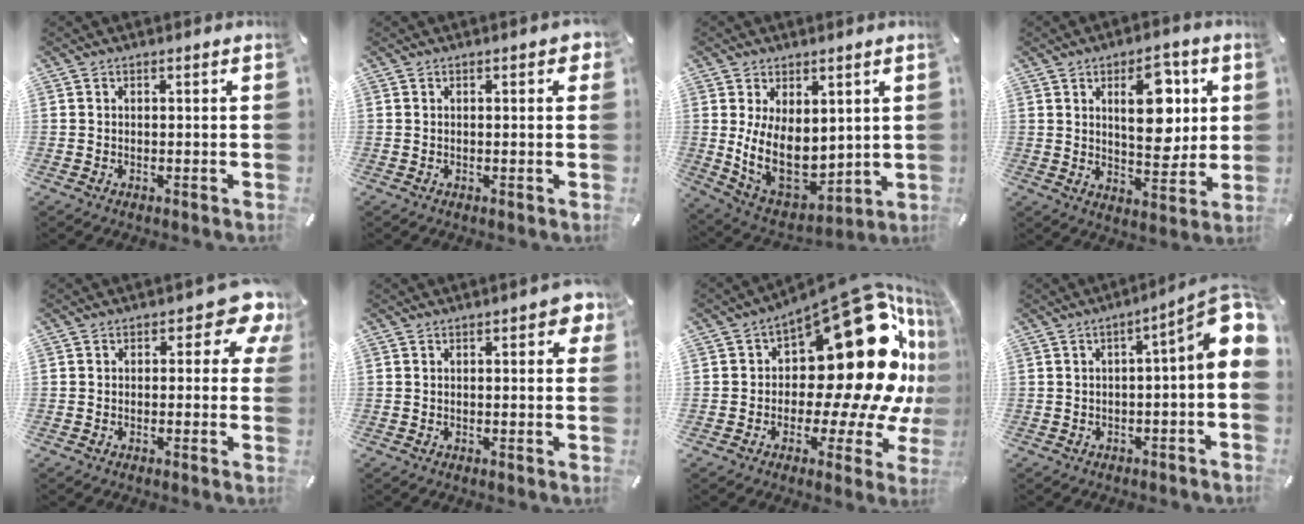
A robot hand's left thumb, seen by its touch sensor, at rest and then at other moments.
{"total": 1.4, "force": [0.3, 0.6, 1.3], "torque": [-0.009, -0.001, 0.000]}
{"total": 14.0, "force": [1.7, 10.0, 9.7], "torque": [-0.179, -0.040, 0.037]}
{"total": 14.3, "force": [4.6, 7.8, 11.0], "torque": [-0.147, -0.007, 0.075]}
{"total": 7.8, "force": [3.0, 4.1, 5.9], "torque": [-0.062, -0.018, 0.046]}
{"total": 3.5, "force": [1.1, 1.6, 2.9], "torque": [-0.036, -0.001, 0.014]}
{"total": 33.3, "force": [8.6, 16.8, 27.4], "torque": [-0.362, -0.102, 0.176]}
{"total": 10.8, "force": [2.1, 2.6, 10.3], "torque": [-0.131, -0.030, 0.034]}